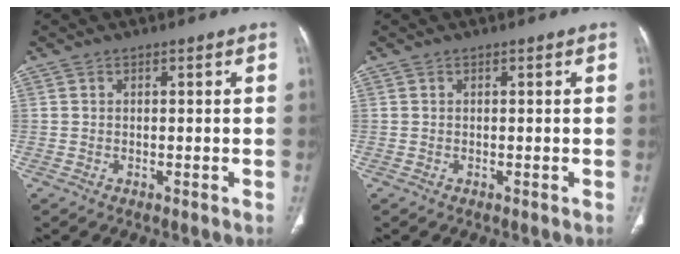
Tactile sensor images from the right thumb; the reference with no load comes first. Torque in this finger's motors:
{"motor_torque": [0.64, 0.28, 0.08, -0.07, 0.00]}